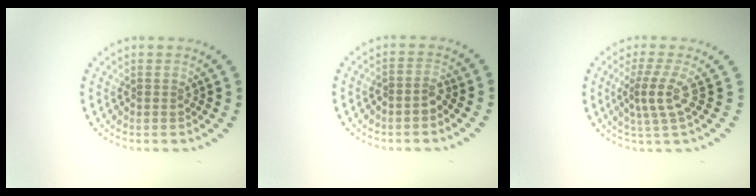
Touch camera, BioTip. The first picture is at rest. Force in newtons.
{"total": 1.3, "press": 1.0, "slide": 0.8}
{"total": 2.8, "press": 2.0, "slide": 1.9}